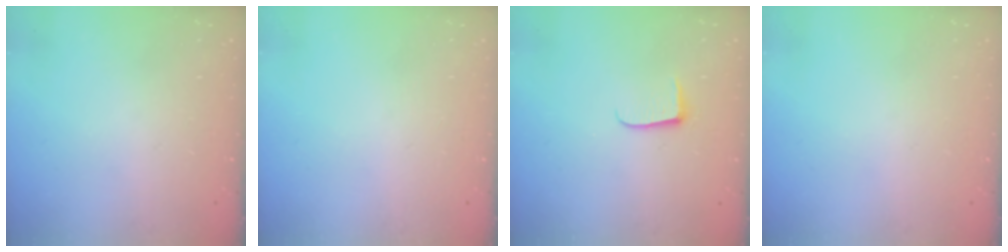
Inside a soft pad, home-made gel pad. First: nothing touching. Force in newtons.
{"total": 0.0}
{"total": 4.9, "press": 4.8, "slide": 0.6}
{"total": 0.0}